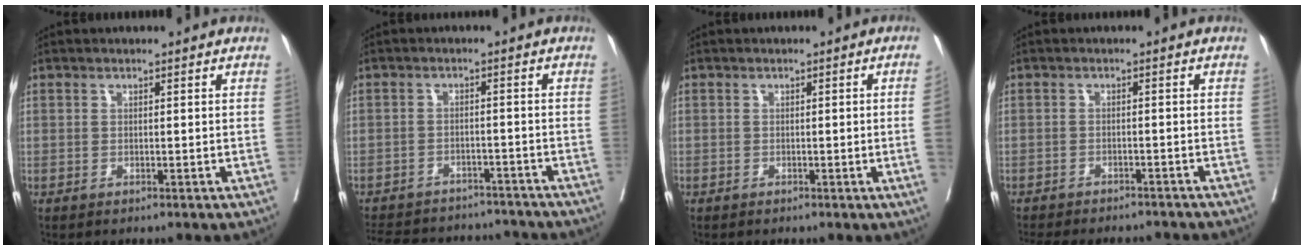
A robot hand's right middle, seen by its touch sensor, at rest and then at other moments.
{"total": 15.8, "force": [-14.4, 5.4, 3.9], "torque": [-0.090, 0.008, -0.188]}
{"total": 2.4, "force": [-0.3, -0.9, 2.2], "torque": [-0.030, -0.004, -0.001]}
{"total": 12.5, "force": [-11.4, 2.9, 4.1], "torque": [-0.074, -0.004, -0.145]}